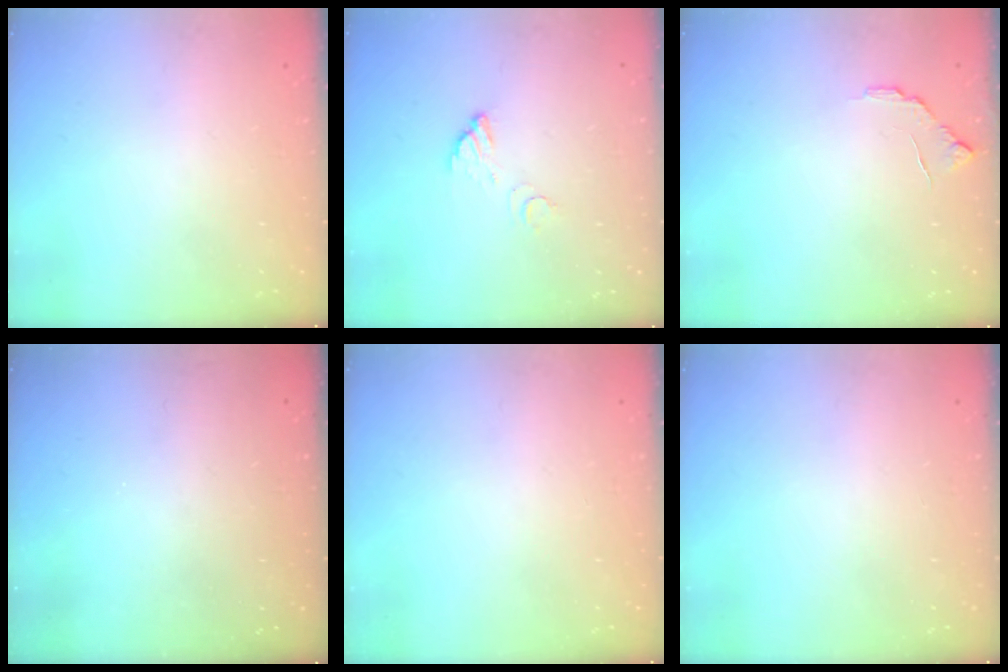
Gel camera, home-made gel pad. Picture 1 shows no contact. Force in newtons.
{"total": 3.7, "press": 3.7, "slide": 0.3}
{"total": 6.3, "press": 6.2, "slide": 0.6}
{"total": 3.3, "press": 3.3, "slide": 0.1}
{"total": 0.0}
{"total": 0.0}